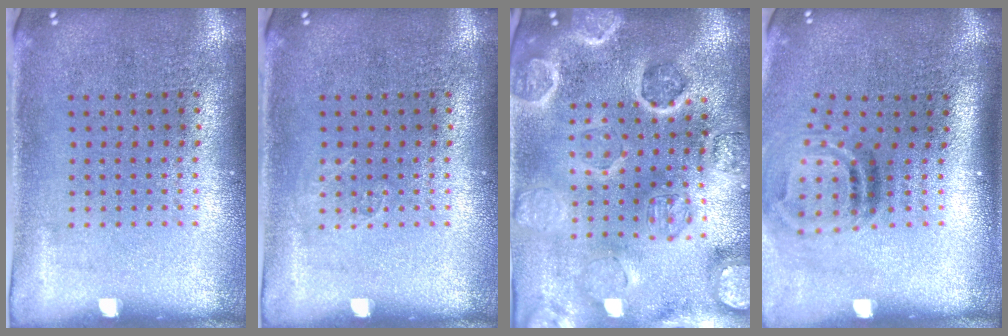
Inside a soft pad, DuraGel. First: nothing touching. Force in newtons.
{"total": 0.6, "press": 0.5, "slide": 0.2}
{"total": 3.2, "press": 3.1, "slide": 0.6}
{"total": 2.1, "press": 1.3, "slide": 1.7}